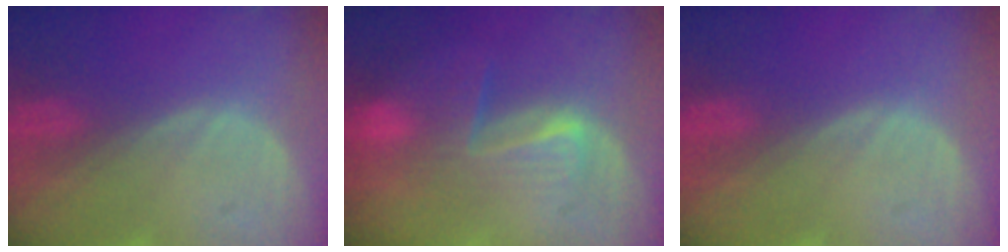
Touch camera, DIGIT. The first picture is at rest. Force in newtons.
{"total": 6.5, "press": 6.3, "slide": 1.2}
{"total": 0.0}